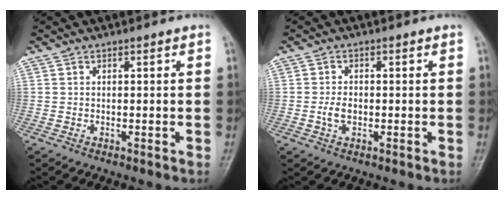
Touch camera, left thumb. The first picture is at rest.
{"total": 2.8, "force": [-0.5, 1.9, 2.0], "torque": [-0.036, 0.004, -0.010]}